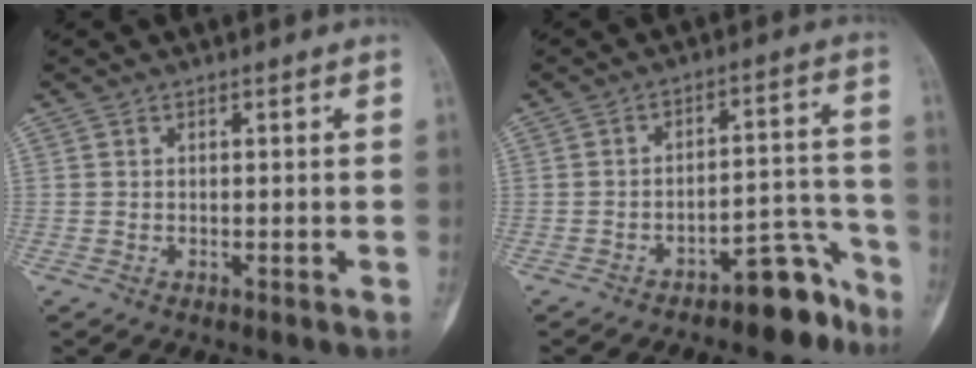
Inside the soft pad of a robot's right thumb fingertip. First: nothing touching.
{"total": 8.9, "force": [-6.9, 3.3, 4.5], "torque": [-0.026, 0.093, -0.104]}